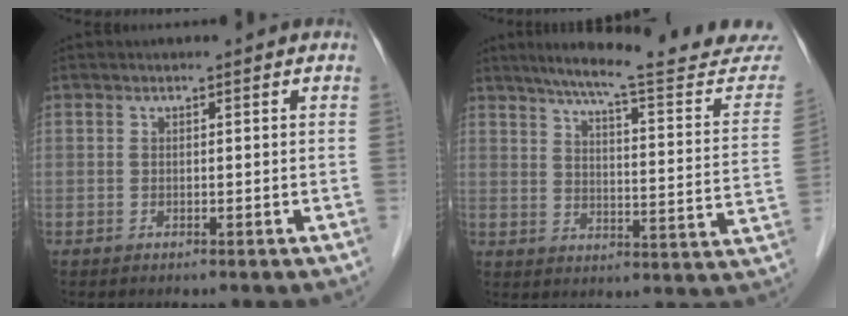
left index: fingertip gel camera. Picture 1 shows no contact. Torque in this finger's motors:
{"motor_torque": [-0.01, -1.27, 0.17, 0.05]}